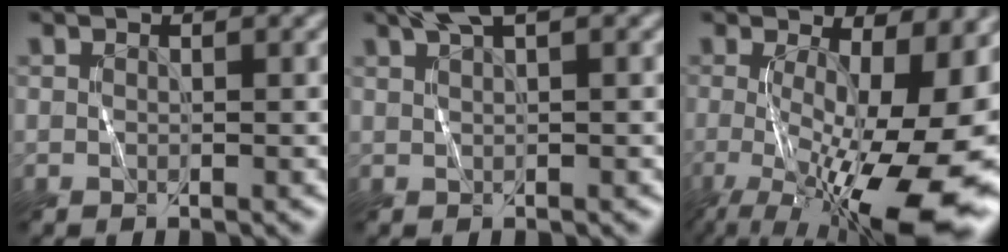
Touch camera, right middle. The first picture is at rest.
{"total": 2.6, "force": [1.6, 0.5, 1.9], "torque": [-0.031, 0.006, 0.031]}
{"total": 16.8, "force": [-3.0, 6.3, 15.3], "torque": [-0.212, -0.033, -0.031]}